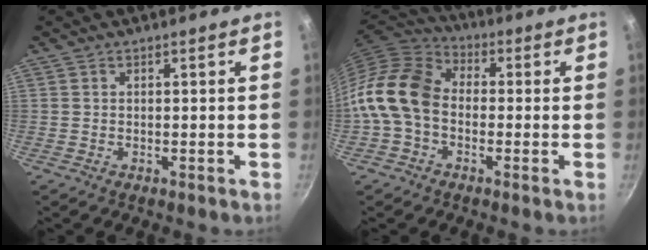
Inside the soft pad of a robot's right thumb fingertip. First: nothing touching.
{"total": 13.3, "force": [-1.6, 9.8, 8.9], "torque": [-0.147, 0.033, -0.055]}